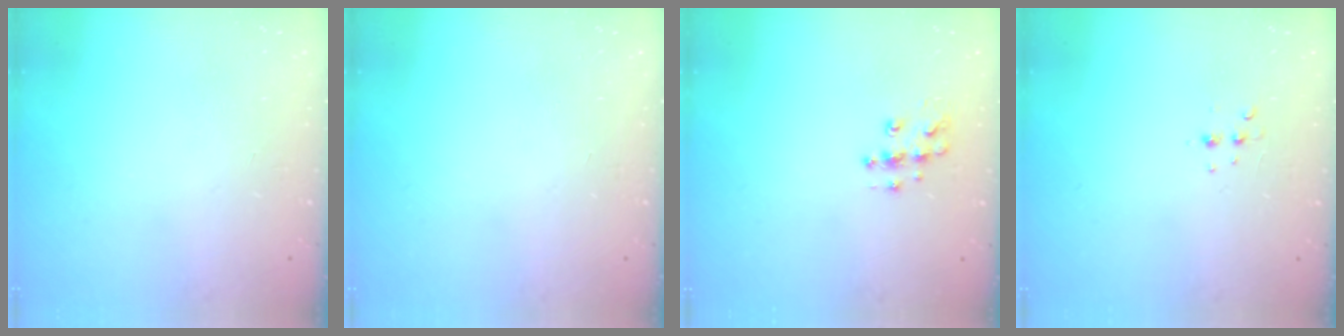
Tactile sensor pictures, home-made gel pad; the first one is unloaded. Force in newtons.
{"total": 0.0}
{"total": 8.7, "press": 8.7, "slide": 0.5}
{"total": 3.1, "press": 3.0, "slide": 0.6}